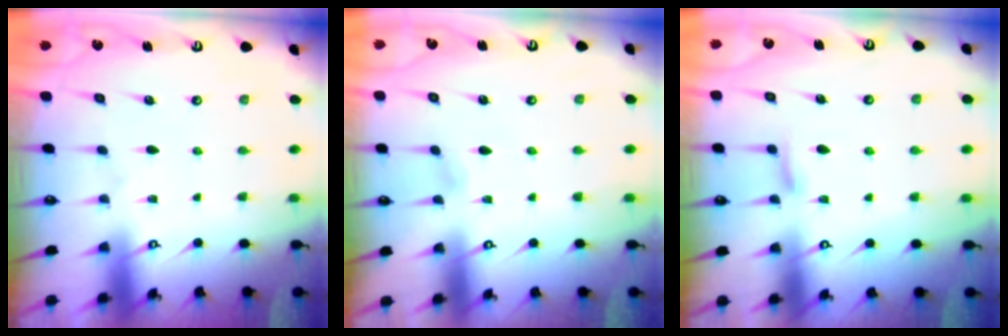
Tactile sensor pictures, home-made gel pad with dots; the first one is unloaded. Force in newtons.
{"total": 2.8, "press": 2.8, "slide": 0.3}
{"total": 5.3, "press": 5.2, "slide": 0.6}